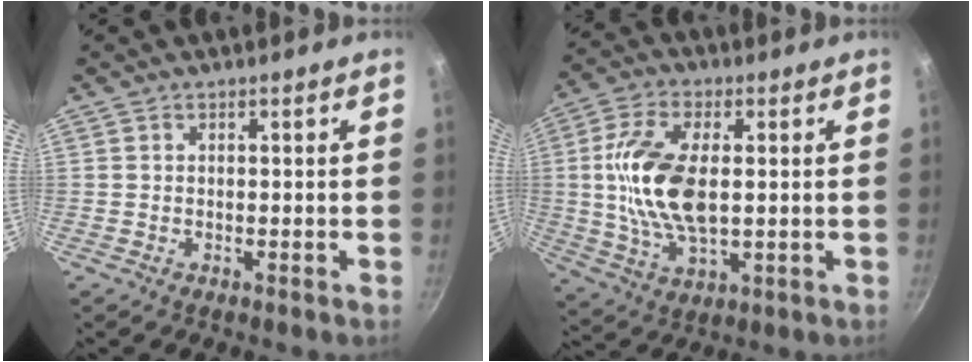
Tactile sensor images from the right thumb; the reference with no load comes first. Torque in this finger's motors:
{"motor_torque": [1.00, 2.79, 1.87, -0.26, 0.62]}